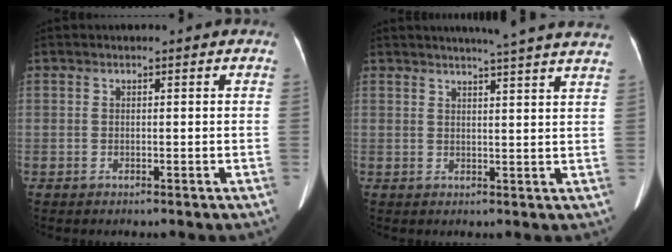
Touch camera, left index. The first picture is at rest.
{"total": 13.3, "force": [11.9, -0.6, 5.9], "torque": [-0.085, -0.015, 0.130]}